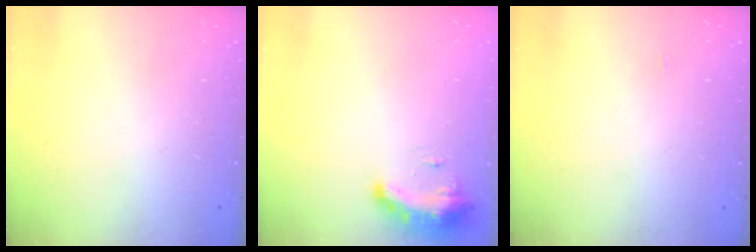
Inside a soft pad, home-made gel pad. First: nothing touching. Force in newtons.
{"total": 8.8, "press": 8.7, "slide": 0.8}
{"total": 15.5, "press": 3.5, "slide": 15.1}